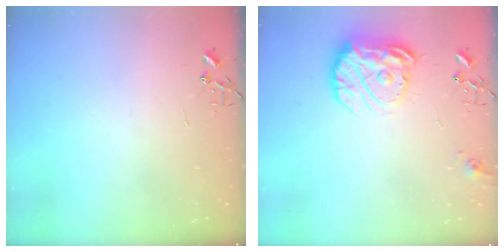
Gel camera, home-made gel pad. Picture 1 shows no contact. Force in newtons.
{"total": 15.5, "press": 15.4, "slide": 1.2}